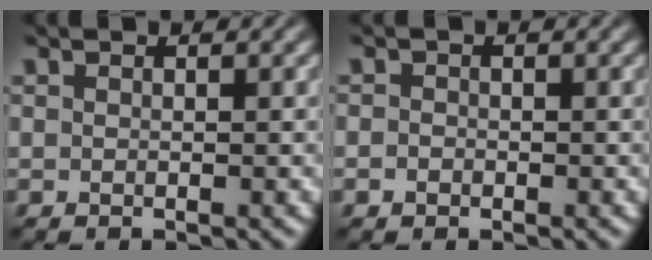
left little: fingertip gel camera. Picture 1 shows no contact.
{"total": 0.8, "force": [-0.4, 0.7, 0.3], "torque": [-0.004, -0.002, -0.009]}